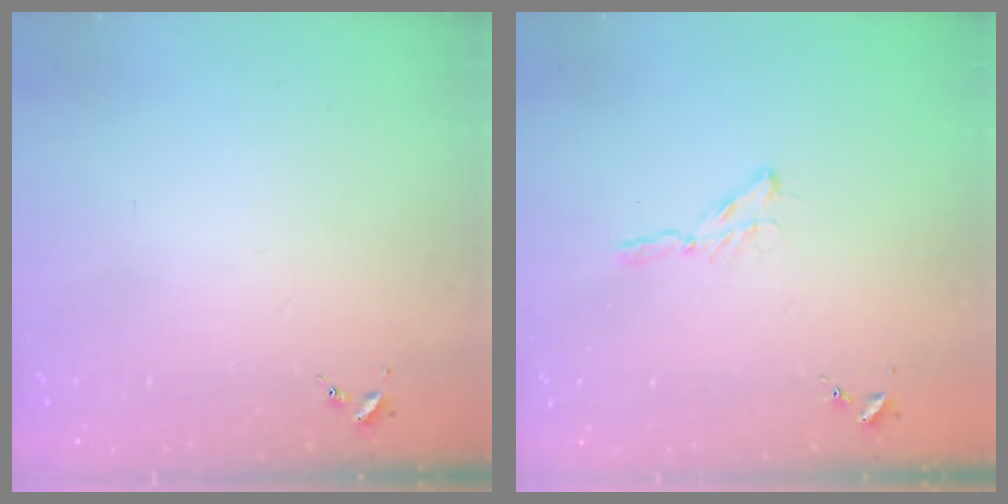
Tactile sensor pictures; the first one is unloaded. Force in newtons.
{"total": 2.9, "press": 2.9, "slide": 0.3}